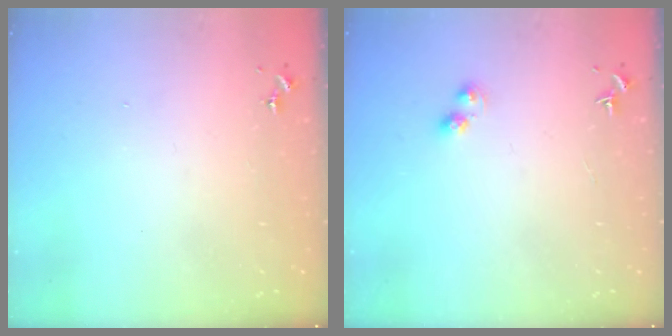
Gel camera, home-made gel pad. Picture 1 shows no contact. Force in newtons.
{"total": 3.8, "press": 3.8, "slide": 0.5}